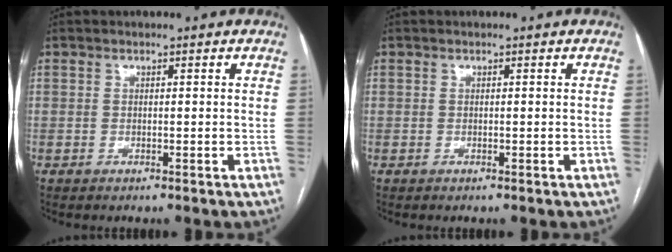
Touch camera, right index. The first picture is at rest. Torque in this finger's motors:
{"motor_torque": [0.00, 0.00, 0.00, 0.00]}